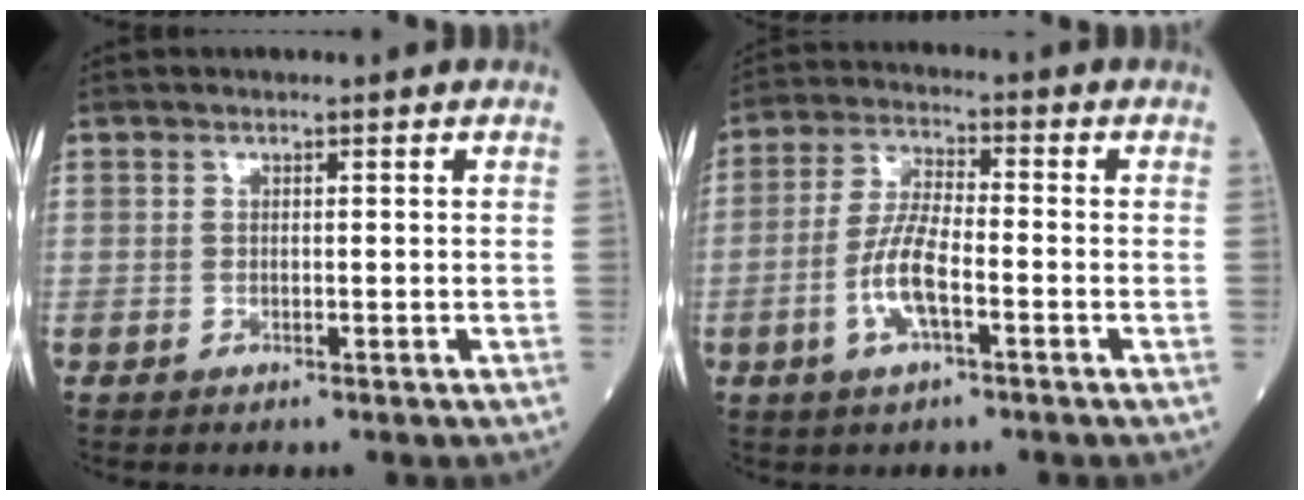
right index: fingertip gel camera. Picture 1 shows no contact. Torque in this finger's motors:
{"motor_torque": [1.22, -0.64, 0.65, 0.17]}